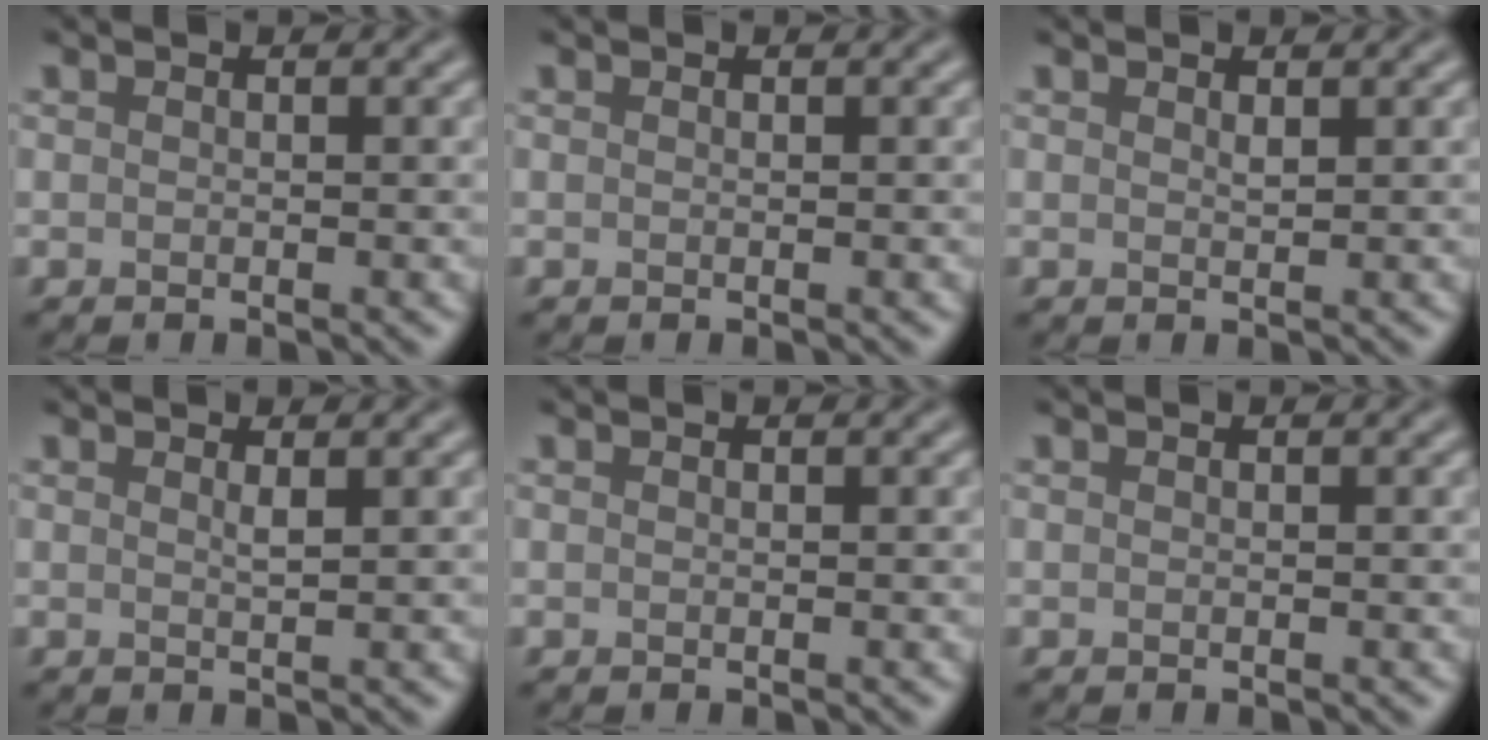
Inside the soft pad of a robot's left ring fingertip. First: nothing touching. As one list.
[{"total": 0.0}, {"total": 0.5, "force": [0.4, 0.1, 0.3], "torque": [-0.006, -0.003, 0.008]}, {"total": 0.8, "force": [0.5, 0.1, 0.6], "torque": [-0.007, -0.002, 0.006]}, {"total": 0.0}, {"total": 0.0}]